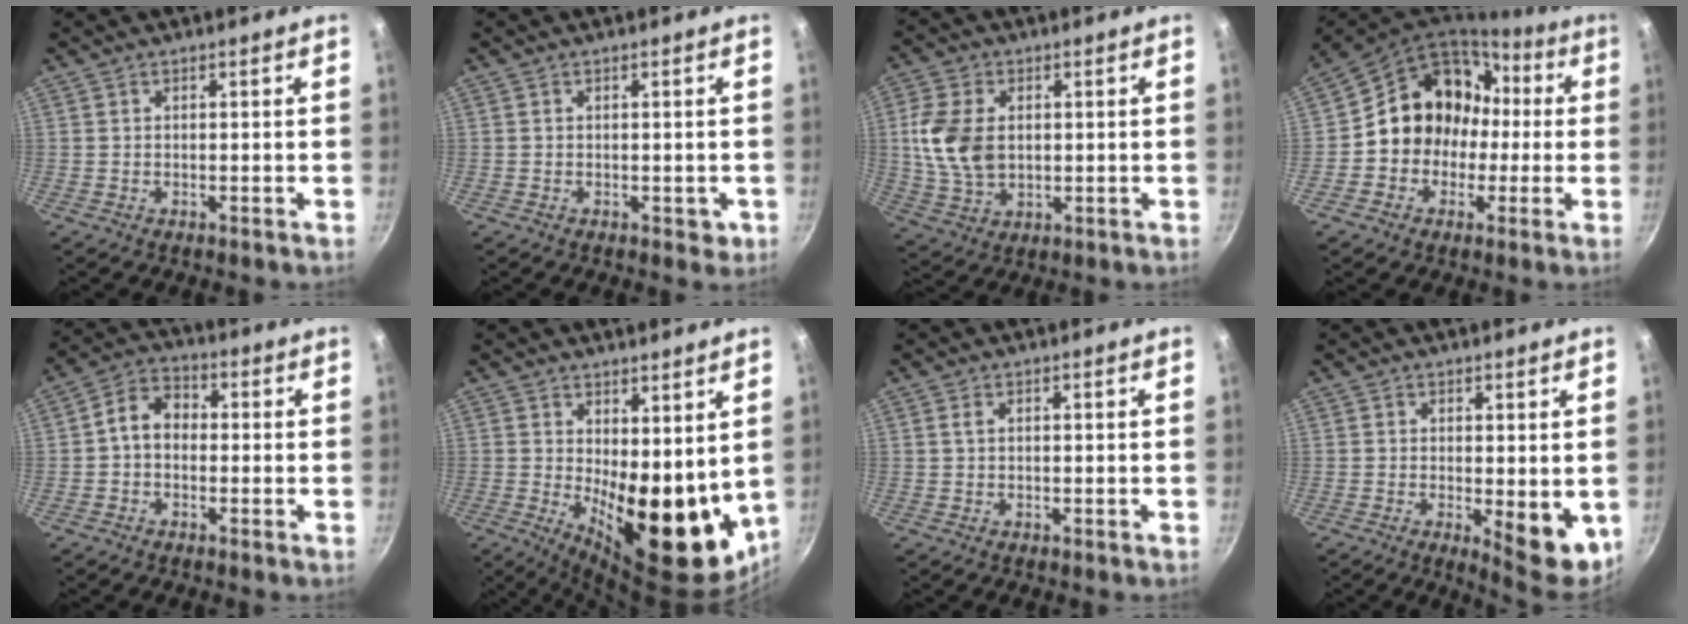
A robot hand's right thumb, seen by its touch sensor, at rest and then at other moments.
{"total": 2.1, "force": [-0.5, 1.6, 1.3], "torque": [-0.009, 0.001, -0.005]}
{"total": 11.1, "force": [1.2, 7.6, 8.0], "torque": [-0.149, -0.007, 0.026]}
{"total": 16.3, "force": [0.0, 14.1, 8.3], "torque": [-0.085, 0.053, -0.005]}
{"total": 6.5, "force": [-0.4, 4.9, 4.2], "torque": [-0.054, 0.025, -0.024]}
{"total": 18.2, "force": [1.6, 8.7, 15.9], "torque": [-0.167, -0.041, 0.043]}
{"total": 1.0, "force": [0.3, 0.6, 0.7], "torque": [-0.013, 0.002, 0.004]}
{"total": 7.8, "force": [-0.7, 3.2, 7.1], "torque": [-0.075, -0.010, -0.002]}